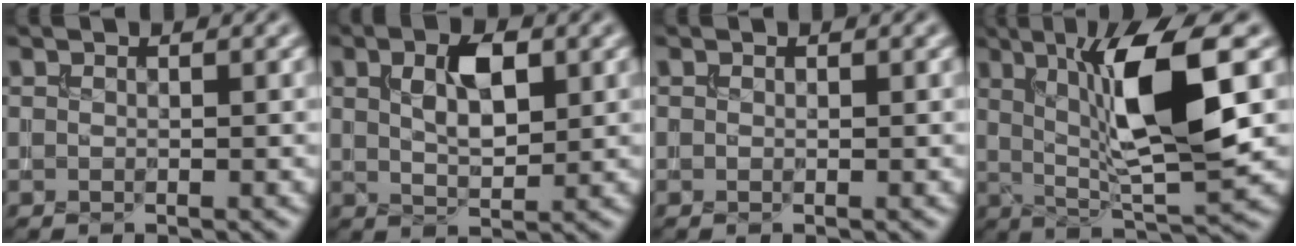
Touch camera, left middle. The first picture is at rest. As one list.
[{"total": 4.3, "force": [1.4, 2.0, 3.5], "torque": [-0.069, 0.002, 0.027]}, {"total": 0.0}, {"total": 9.9, "force": [2.3, 2.2, 9.4], "torque": [-0.157, -0.007, 0.045]}]